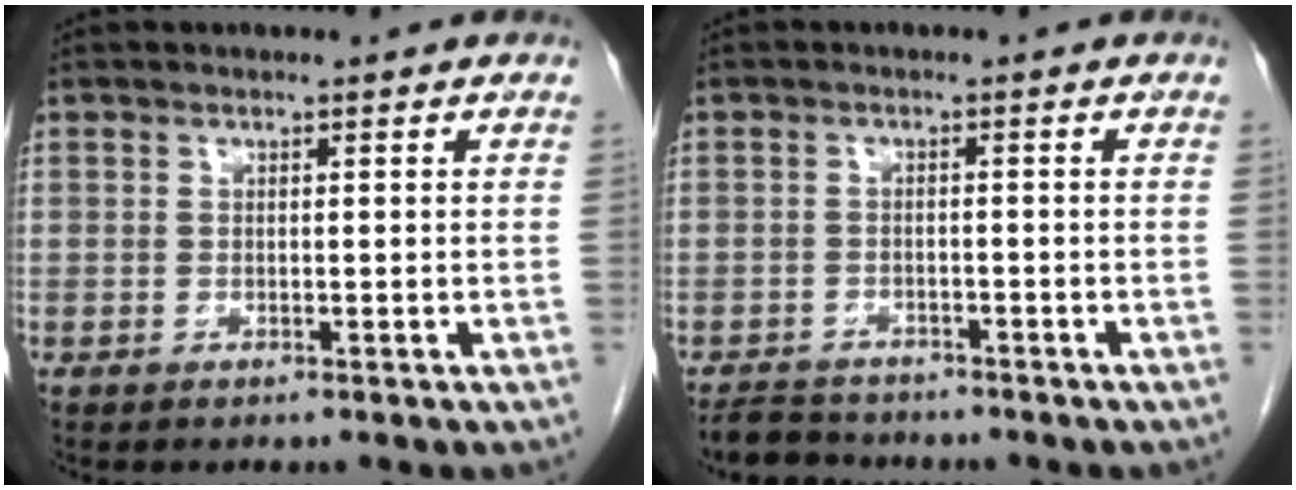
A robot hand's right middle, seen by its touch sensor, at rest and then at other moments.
{"total": 4.2, "force": [-4.0, 1.2, 0.2], "torque": [-0.007, -0.011, -0.070]}